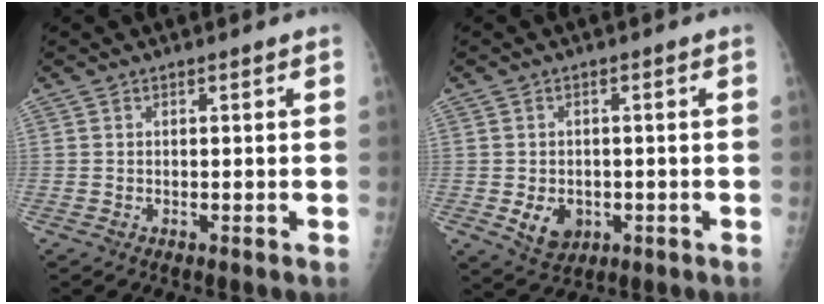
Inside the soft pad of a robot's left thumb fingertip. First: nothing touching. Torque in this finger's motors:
{"motor_torque": [0.11, 1.28, 0.42, 0.21, 0.00]}